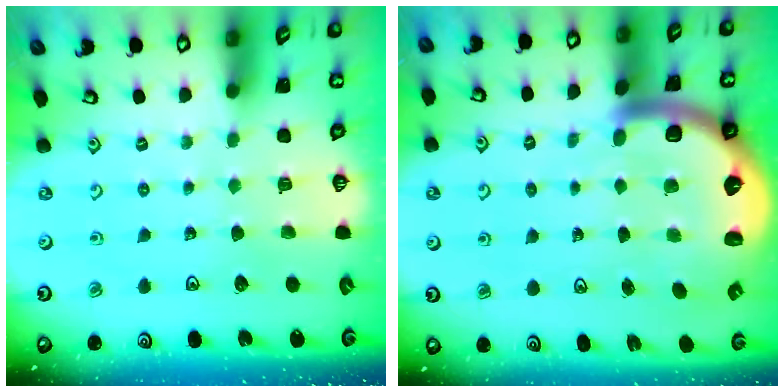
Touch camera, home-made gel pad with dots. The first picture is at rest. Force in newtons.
{"total": 7.9, "press": 7.6, "slide": 2.1}